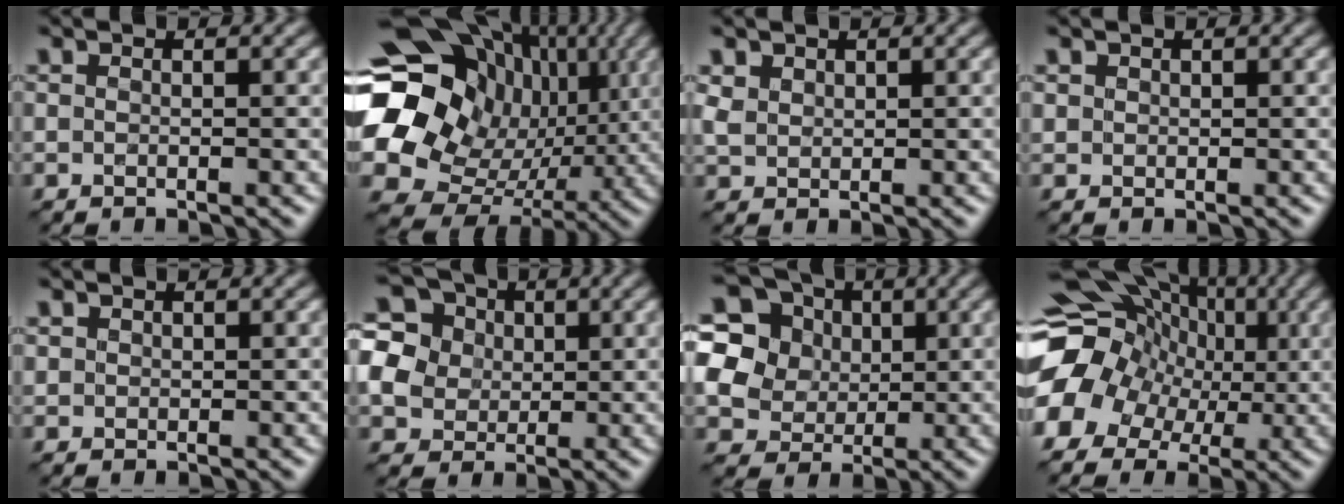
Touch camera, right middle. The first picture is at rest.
{"total": 21.0, "force": [4.6, 18.0, 9.9], "torque": [-0.204, 0.024, 0.085]}
{"total": 1.3, "force": [0.9, 0.9, 0.0], "torque": [-0.007, 0.007, 0.022]}
{"total": 0.6, "force": [0.2, 0.1, -0.6], "torque": [0.007, 0.000, 0.008]}
{"total": 0.7, "force": [0.2, 0.1, -0.6], "torque": [0.008, -0.001, 0.008]}
{"total": 6.7, "force": [0.8, 6.1, 2.8], "torque": [-0.081, 0.032, 0.003]}
{"total": 14.2, "force": [4.6, 12.3, 5.4], "torque": [-0.166, 0.048, 0.067]}
{"total": 10.3, "force": [0.1, 9.3, 4.5], "torque": [-0.096, 0.007, -0.012]}